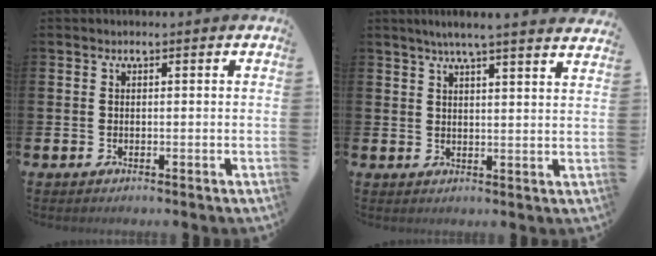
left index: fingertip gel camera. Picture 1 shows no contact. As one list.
[{"total": 4.9, "force": [4.5, -0.8, 1.6], "torque": [-0.042, -0.018, 0.080]}]